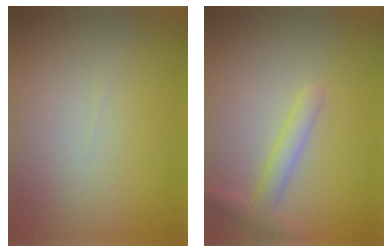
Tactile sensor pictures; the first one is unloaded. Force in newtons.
{"total": 2.2, "press": 2.2, "slide": 0.1}